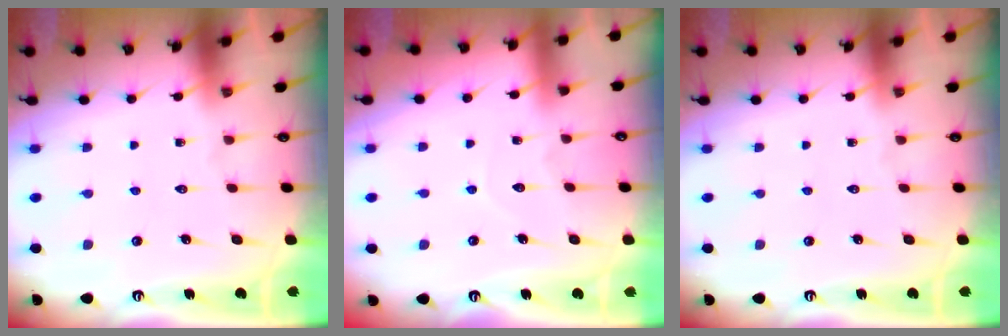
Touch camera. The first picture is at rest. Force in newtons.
{"total": 4.8, "press": 4.8, "slide": 0.2}
{"total": 0.0}